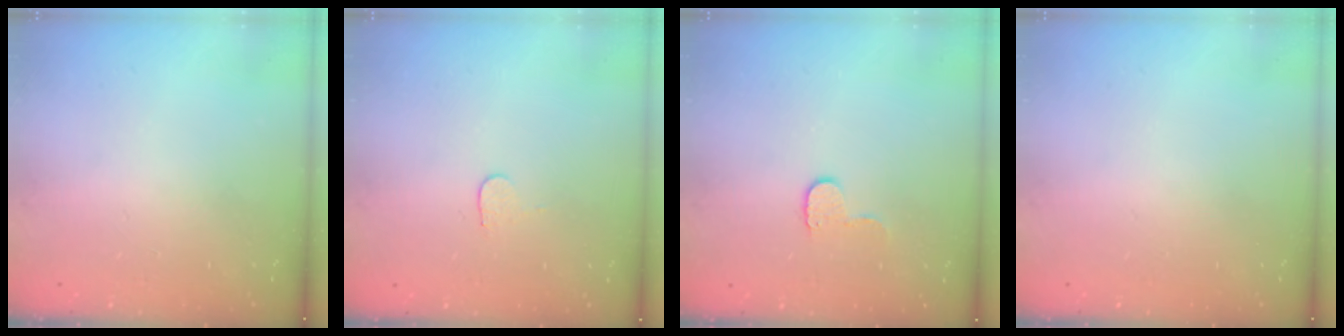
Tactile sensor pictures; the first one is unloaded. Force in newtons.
{"total": 4.9, "press": 4.9, "slide": 0.3}
{"total": 5.4, "press": 5.3, "slide": 0.5}
{"total": 0.0}